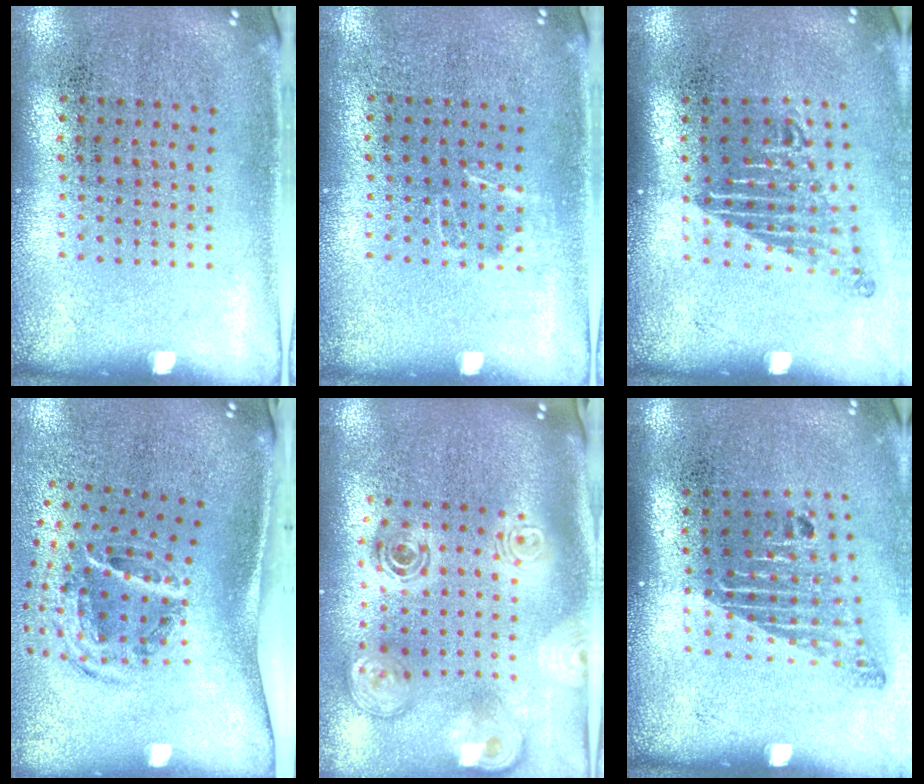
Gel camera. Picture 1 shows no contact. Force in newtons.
{"total": 0.7, "press": 0.6, "slide": 0.3}
{"total": 1.6, "press": 1.1, "slide": 1.2}
{"total": 2.1, "press": 1.2, "slide": 1.7}
{"total": 2.8, "press": 2.1, "slide": 1.9}
{"total": 1.8, "press": 1.2, "slide": 1.4}